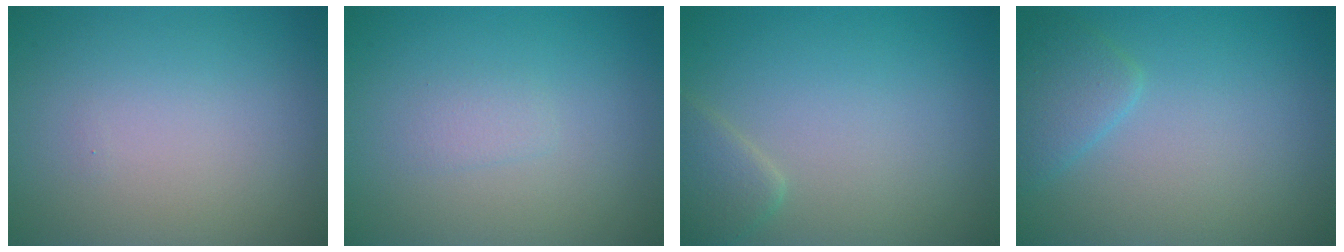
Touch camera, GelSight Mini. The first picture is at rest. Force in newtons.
{"total": 0.9, "press": 0.9, "slide": 0.0}
{"total": 1.9, "press": 1.9, "slide": 0.1}
{"total": 2.2, "press": 2.2, "slide": 0.1}